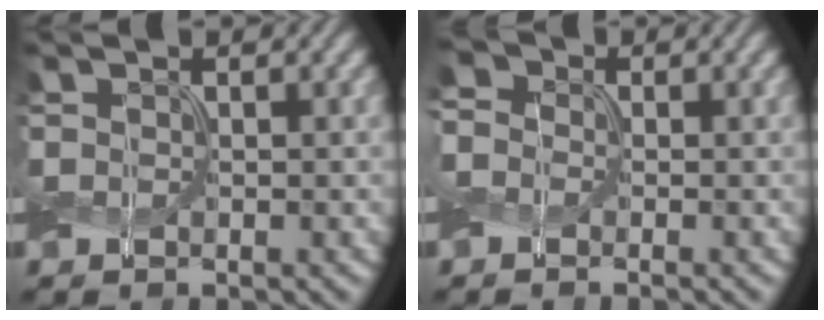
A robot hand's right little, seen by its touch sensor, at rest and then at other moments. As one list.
[{"total": 3.3, "force": [0.1, 3.0, 1.5], "torque": [-0.035, 0.015, -0.022]}]